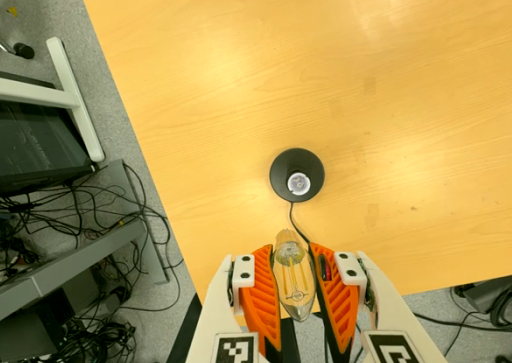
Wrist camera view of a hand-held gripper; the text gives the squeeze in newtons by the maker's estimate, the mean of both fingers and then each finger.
{"total": 22.7, "left": 24.6, "right": 20.7}